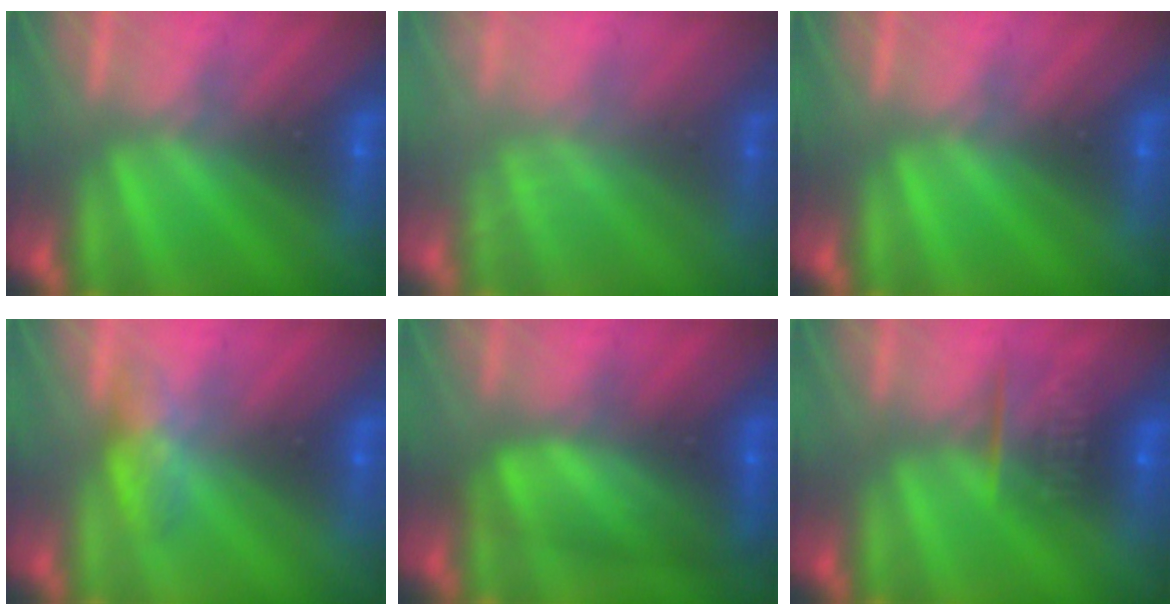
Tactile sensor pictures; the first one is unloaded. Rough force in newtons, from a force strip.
{"total": 2.3}
{"total": 0.0}
{"total": 2.6}
{"total": 6.7}
{"total": 9.7}